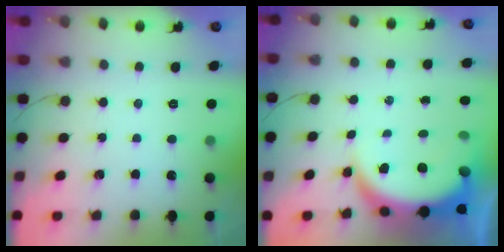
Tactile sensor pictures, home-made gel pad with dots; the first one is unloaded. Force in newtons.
{"total": 10.2, "press": 10.1, "slide": 1.2}